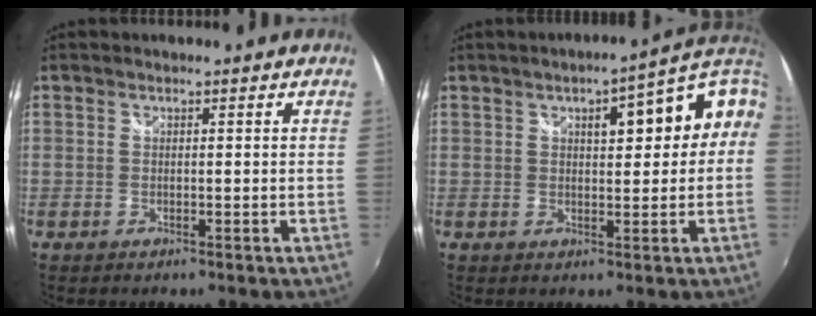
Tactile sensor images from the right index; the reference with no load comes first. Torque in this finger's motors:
{"motor_torque": [0.86, 0.54, 0.48, 0.07]}